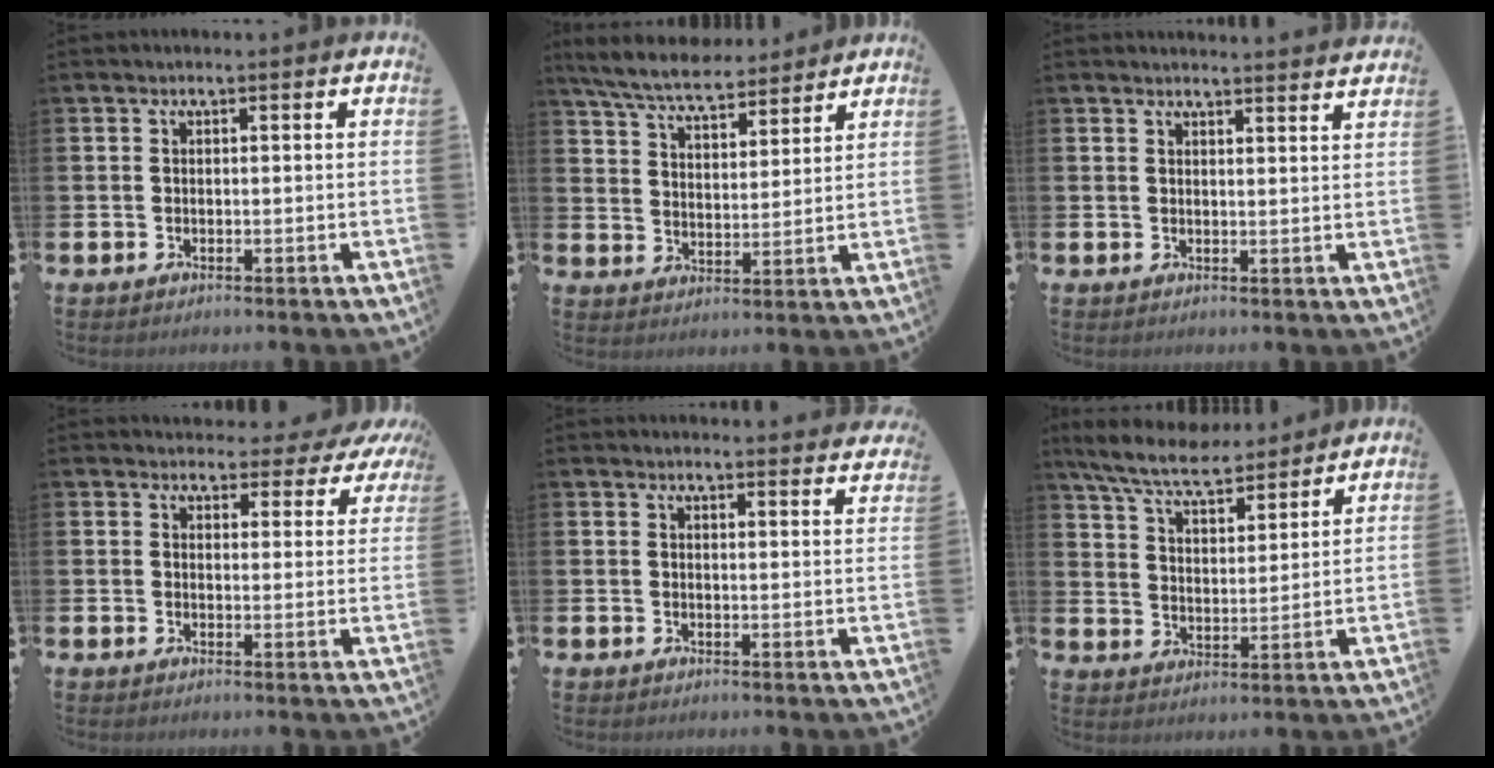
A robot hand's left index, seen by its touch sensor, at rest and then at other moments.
{"total": 7.2, "force": [6.8, 1.5, 2.0], "torque": [-0.069, -0.029, 0.123]}
{"total": 2.5, "force": [2.4, -0.3, -0.3], "torque": [0.012, -0.021, 0.042]}
{"total": 3.1, "force": [2.6, 1.7, 0.4], "torque": [-0.003, -0.024, 0.039]}
{"total": 2.7, "force": [2.7, 0.1, -0.2], "torque": [0.008, -0.019, 0.046]}
{"total": 7.8, "force": [7.2, 1.5, 2.8], "torque": [-0.085, -0.032, 0.130]}